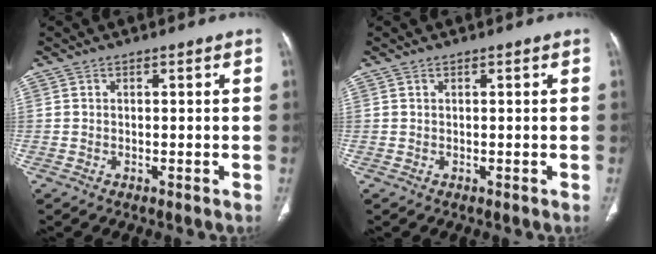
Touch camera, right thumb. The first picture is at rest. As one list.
[{"total": 0.0}]